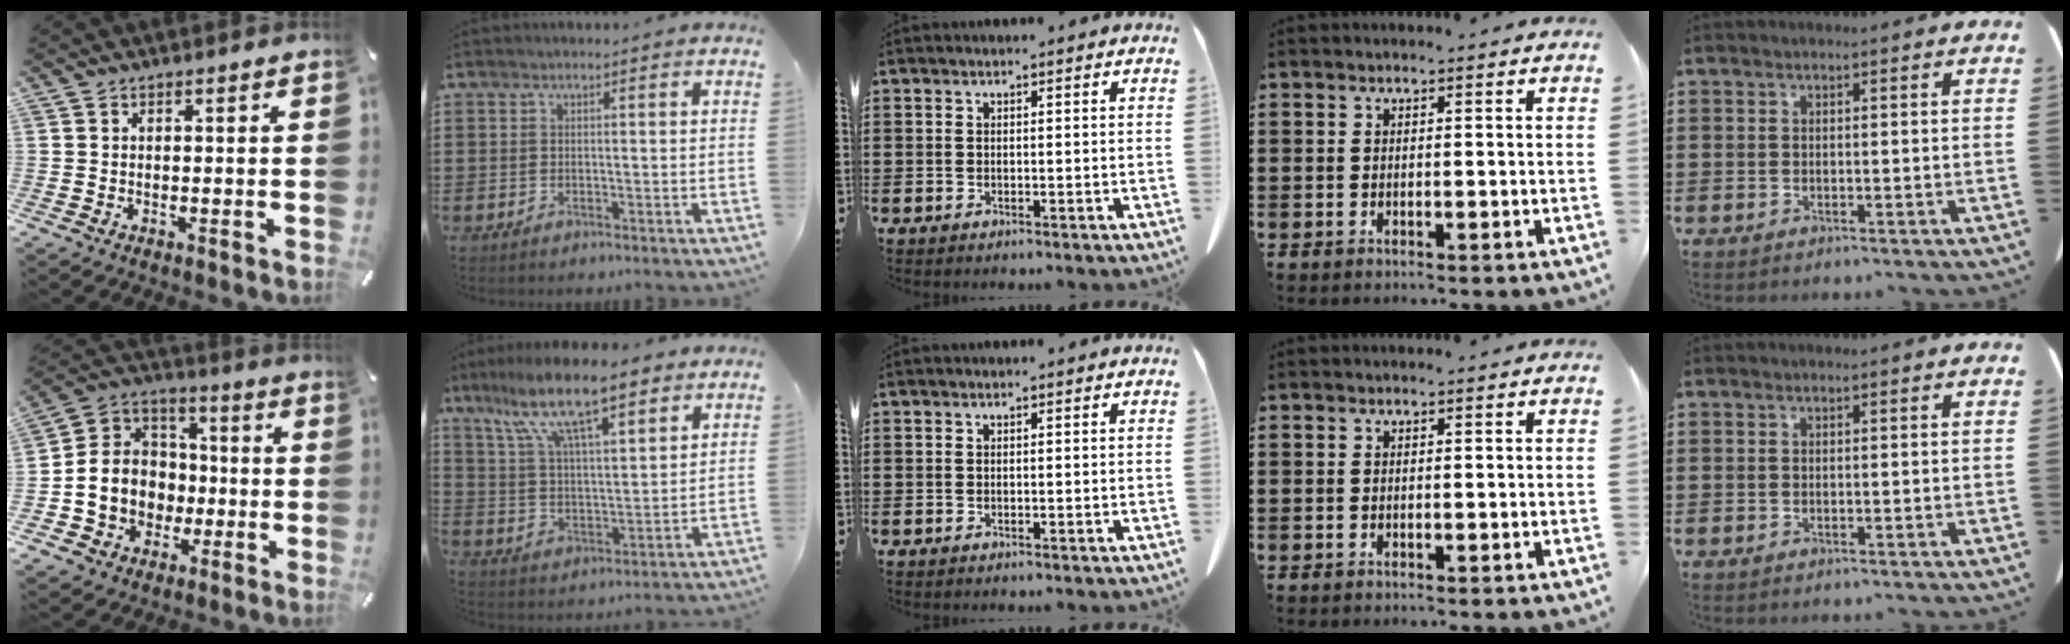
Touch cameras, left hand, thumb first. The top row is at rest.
{"thumb": {"total": 12.1, "force": [-3.4, 11.2, 3.1], "torque": [-0.082, 0.015, -0.055]}, "index": {"total": 12.6, "force": [9.1, 2.8, 8.4], "torque": [-0.176, -0.020, 0.156]}}